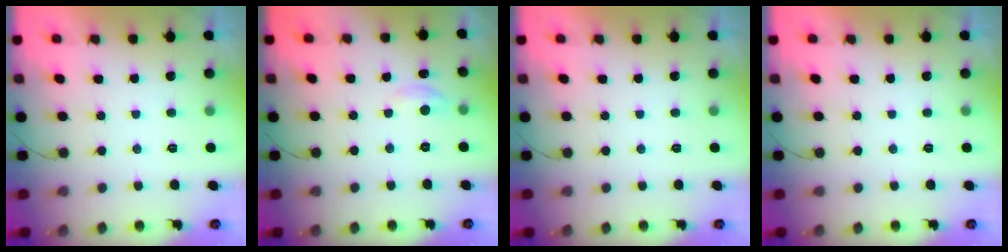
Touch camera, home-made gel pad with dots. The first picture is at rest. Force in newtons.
{"total": 2.7, "press": 2.7, "slide": 0.3}
{"total": 0.0}
{"total": 0.0}